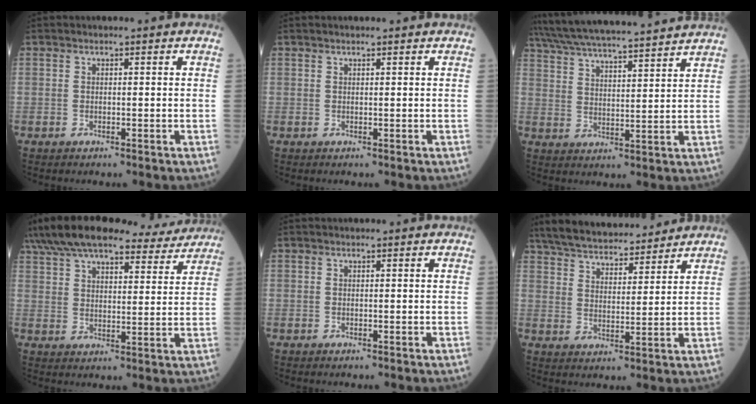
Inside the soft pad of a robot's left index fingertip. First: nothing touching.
{"total": 1.4, "force": [1.2, -0.1, 0.6], "torque": [-0.008, 0.012, 0.022]}
{"total": 19.8, "force": [18.1, 0.3, 8.1], "torque": [-0.151, 0.023, 0.273]}
{"total": 24.5, "force": [21.4, 6.0, 10.3], "torque": [-0.193, 0.036, 0.296]}
{"total": 0.0}
{"total": 17.9, "force": [16.2, 3.7, 6.7], "torque": [-0.121, 0.030, 0.255]}